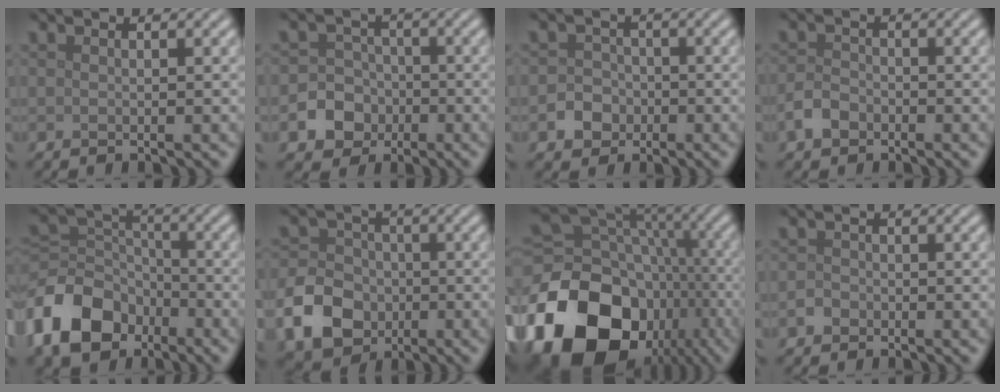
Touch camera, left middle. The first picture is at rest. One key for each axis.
{"total": 5.4, "fx": -2.1, "fy": 4.9, "fz": 1.2, "tx": -0.001, "ty": 0.000, "tz": -0.060}
{"total": 2.5, "fx": -0.9, "fy": 2.2, "fz": 0.7, "tx": 0.005, "ty": 0.003, "tz": -0.023}
{"total": 2.0, "fx": -1.3, "fy": 1.3, "fz": 0.8, "tx": -0.013, "ty": 0.003, "tz": -0.031}
{"total": 9.1, "fx": -4.8, "fy": 6.3, "fz": 4.5, "tx": -0.093, "ty": -0.002, "tz": -0.112}
{"total": 7.5, "fx": -2.9, "fy": 5.8, "fz": 3.7, "tx": -0.078, "ty": -0.007, "tz": -0.066}
{"total": 22.7, "fx": -9.5, "fy": 17.6, "fz": 10.7, "tx": -0.223, "ty": -0.051, "tz": -0.146}
{"total": 1.1, "fx": -0.6, "fy": 0.8, "fz": 0.3, "tx": -0.002, "ty": 0.001, "tz": -0.014}